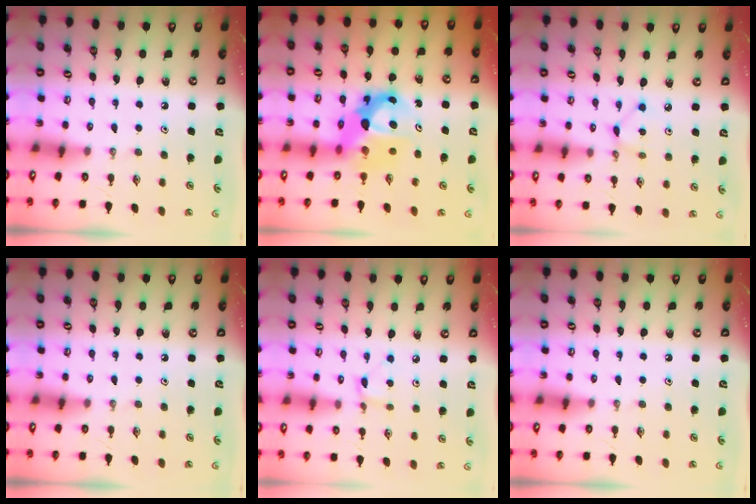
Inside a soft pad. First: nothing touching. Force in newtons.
{"total": 9.7, "press": 9.7, "slide": 0.8}
{"total": 2.4, "press": 2.4, "slide": 0.1}
{"total": 0.0}
{"total": 2.0, "press": 2.0, "slide": 0.2}
{"total": 0.0}